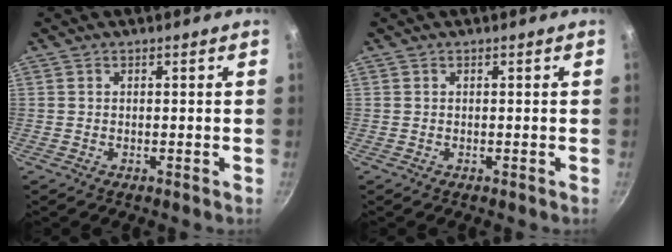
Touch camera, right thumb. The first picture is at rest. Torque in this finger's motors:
{"motor_torque": [0.49, 0.46, 0.53, 0.07, -0.05]}